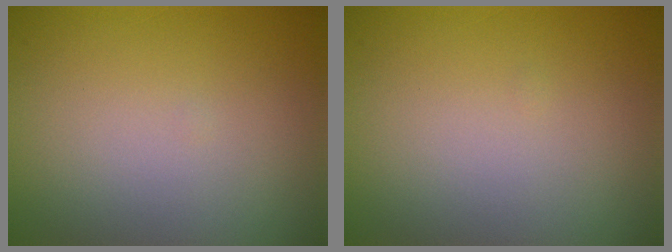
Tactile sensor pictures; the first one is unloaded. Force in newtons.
{"total": 0.0}